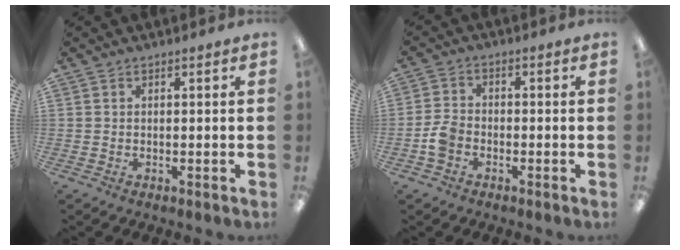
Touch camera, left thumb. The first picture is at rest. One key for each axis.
{"total": 4.9, "fx": -2.0, "fy": 3.4, "fz": 2.9, "tx": -0.052, "ty": 0.013, "tz": -0.035}